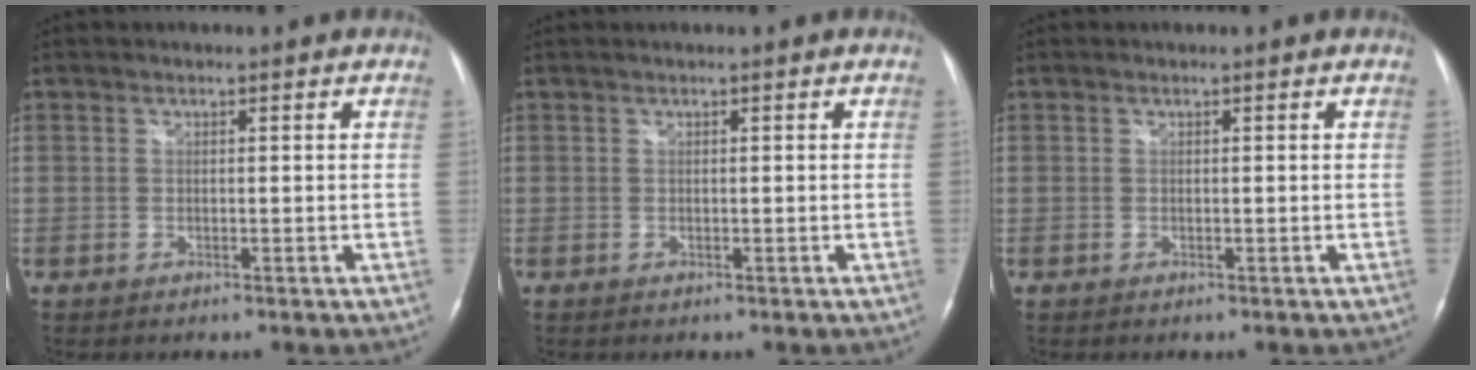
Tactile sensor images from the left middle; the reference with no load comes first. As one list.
[{"total": 0.0}, {"total": 0.0}]